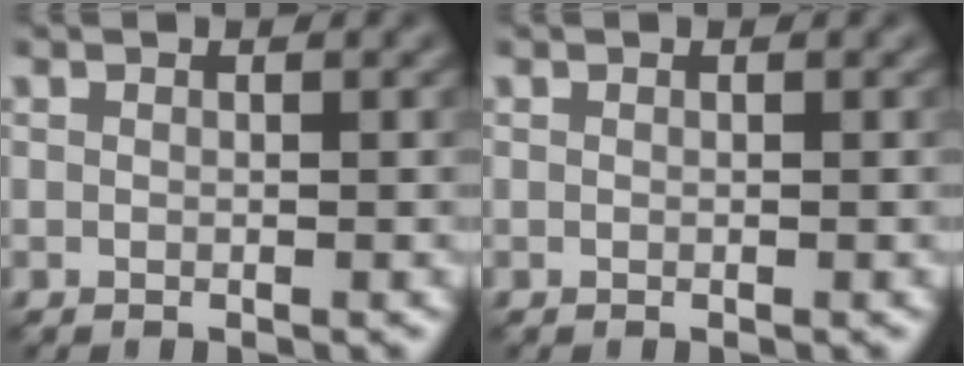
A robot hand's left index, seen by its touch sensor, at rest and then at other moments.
{"total": 0.0}